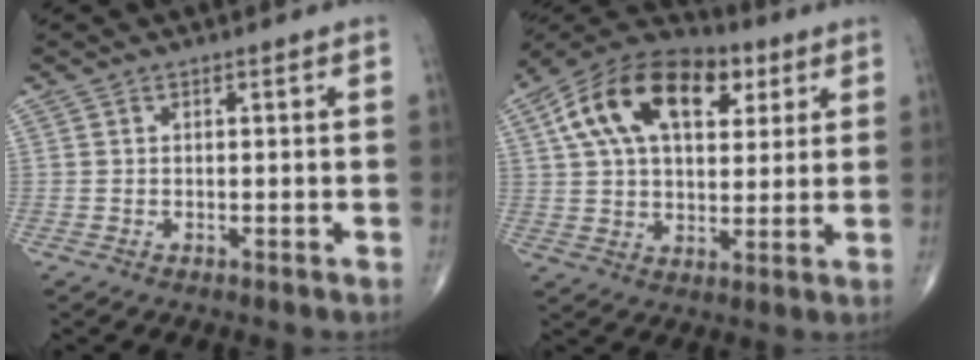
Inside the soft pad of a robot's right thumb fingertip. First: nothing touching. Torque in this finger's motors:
{"motor_torque": [0.86, 1.06, 0.61, 0.23, 0.38]}